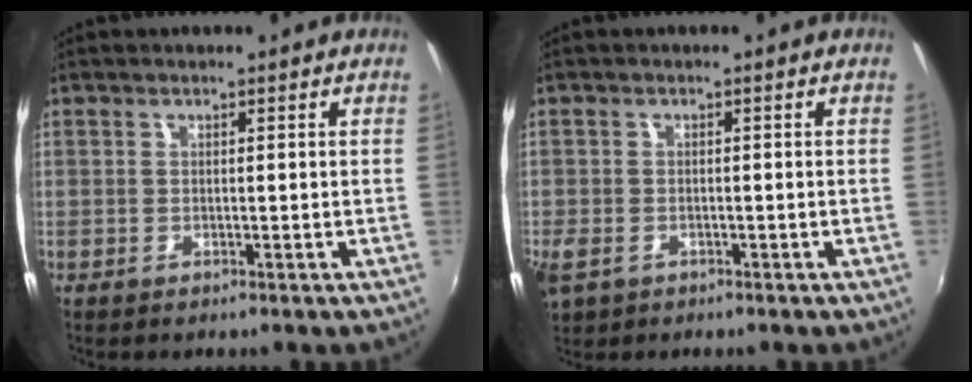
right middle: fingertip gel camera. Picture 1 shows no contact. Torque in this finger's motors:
{"motor_torque": [0.15, -0.19, 0.20, 0.08]}